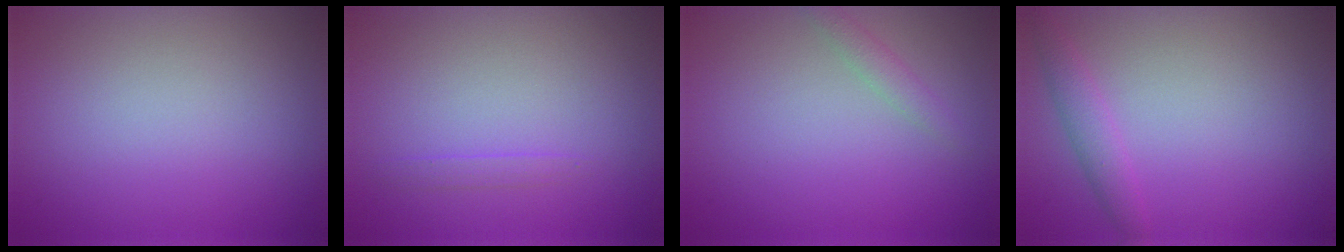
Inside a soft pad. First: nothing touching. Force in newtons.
{"total": 0.7, "press": 0.7, "slide": 0.1}
{"total": 1.2, "press": 1.2, "slide": 0.1}
{"total": 1.8, "press": 1.8, "slide": 0.2}